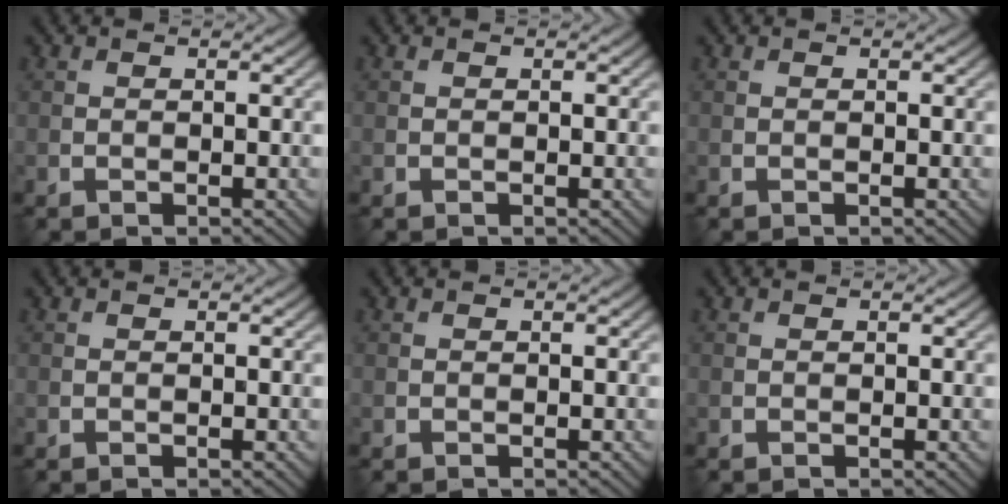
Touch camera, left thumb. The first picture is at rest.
{"total": 0.0}
{"total": 0.0}
{"total": 0.0}
{"total": 0.0}
{"total": 0.0}